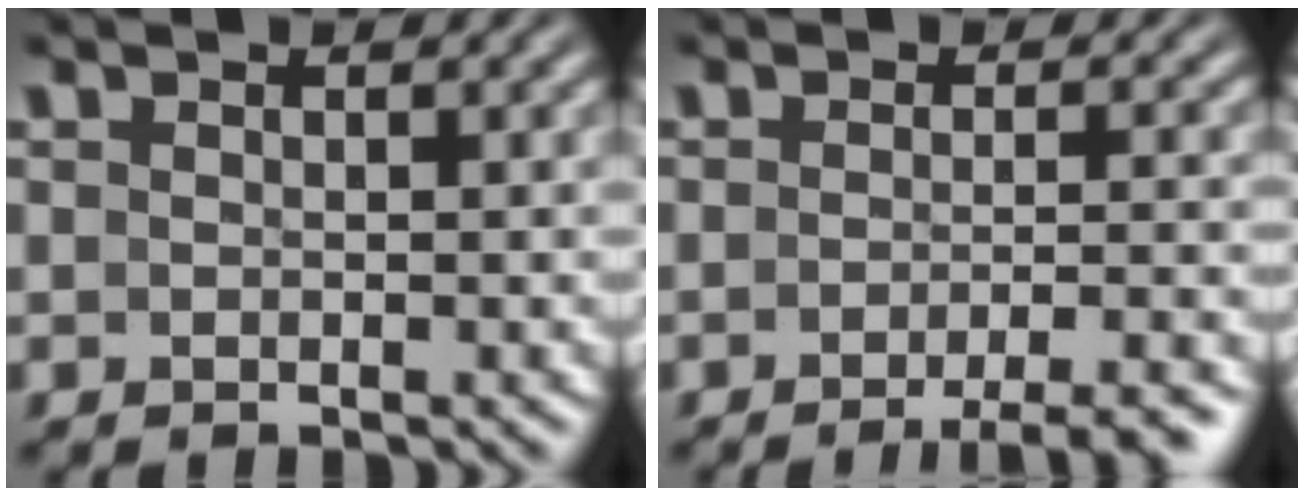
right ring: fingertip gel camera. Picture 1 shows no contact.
{"total": 4.6, "force": [-3.8, 0.3, 2.6], "torque": [-0.028, -0.001, -0.059]}